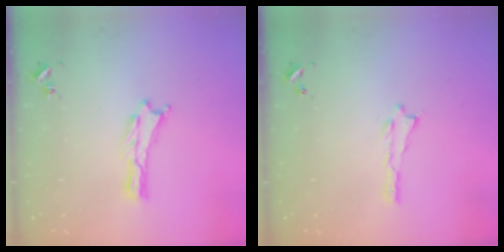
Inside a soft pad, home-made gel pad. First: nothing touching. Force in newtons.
{"total": 0.0}